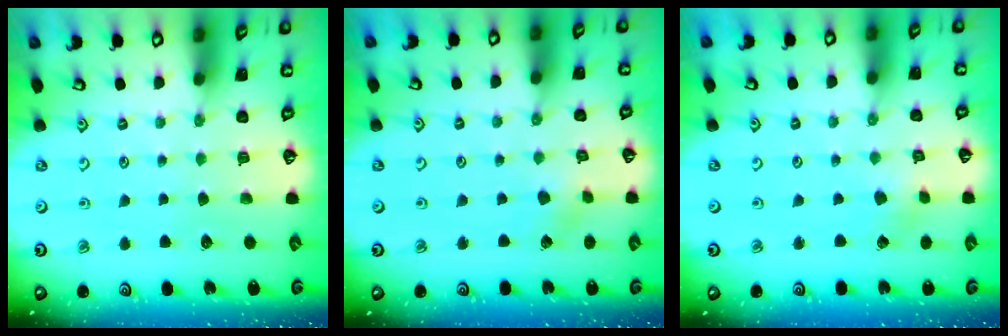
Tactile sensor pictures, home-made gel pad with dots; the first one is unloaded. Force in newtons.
{"total": 2.6, "press": 2.4, "slide": 0.9}
{"total": 1.8, "press": 1.8, "slide": 0.1}